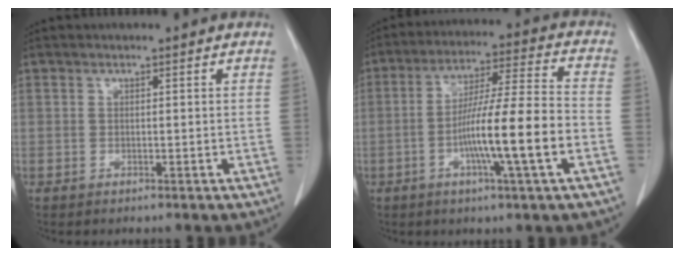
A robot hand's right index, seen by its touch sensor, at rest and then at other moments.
{"total": 13.5, "force": [-3.8, -0.4, 13.0], "torque": [-0.227, 0.002, -0.069]}